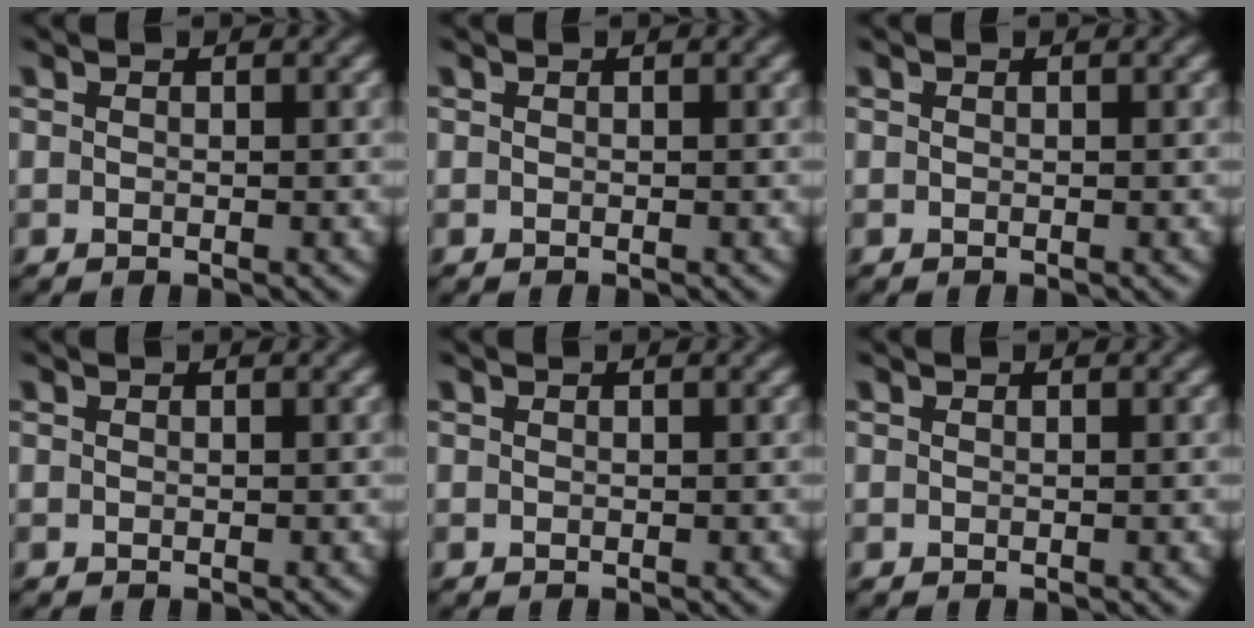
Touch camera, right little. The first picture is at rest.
{"total": 0.0}
{"total": 0.0}
{"total": 0.0}
{"total": 0.0}
{"total": 0.0}